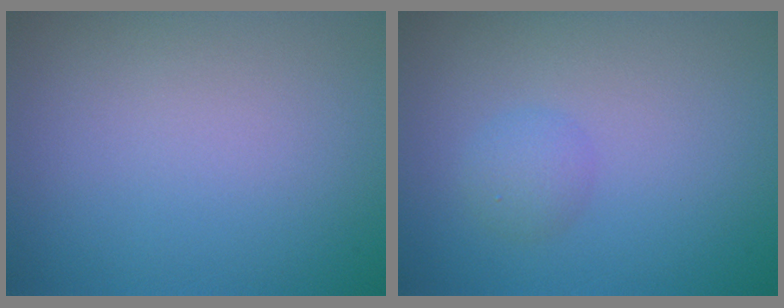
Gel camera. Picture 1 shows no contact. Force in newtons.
{"total": 1.5, "press": 1.5, "slide": 0.0}